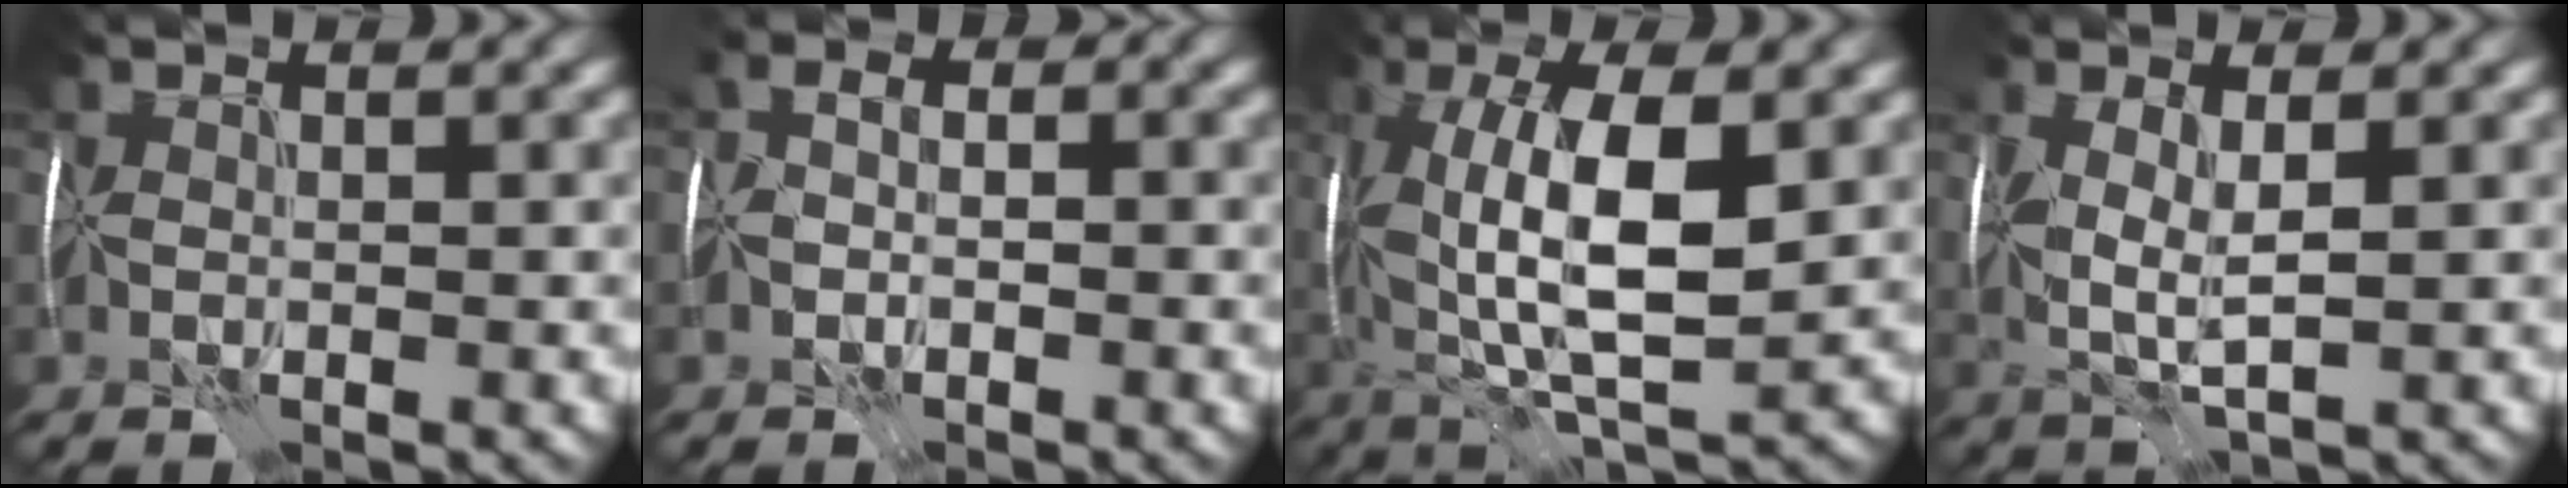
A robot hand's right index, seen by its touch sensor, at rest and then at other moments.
{"total": 1.0, "force": [-0.6, 0.8, 0.3], "torque": [-0.005, 0.012, -0.011]}
{"total": 10.0, "force": [1.5, 3.7, 9.1], "torque": [-0.178, 0.002, 0.027]}
{"total": 2.1, "force": [0.8, 0.3, 1.9], "torque": [-0.065, 0.002, 0.017]}